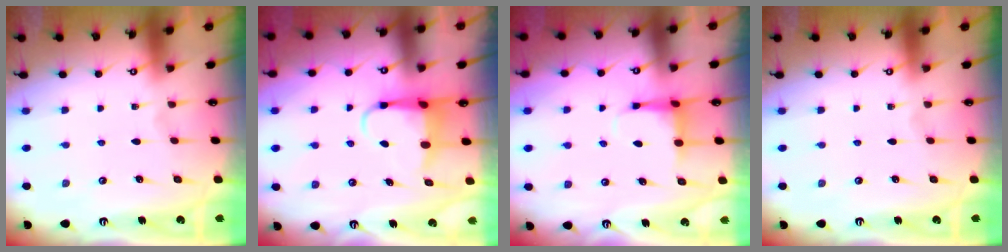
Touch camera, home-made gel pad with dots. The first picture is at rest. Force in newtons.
{"total": 5.1, "press": 5.0, "slide": 0.4}
{"total": 4.9, "press": 4.8, "slide": 0.9}
{"total": 0.0}